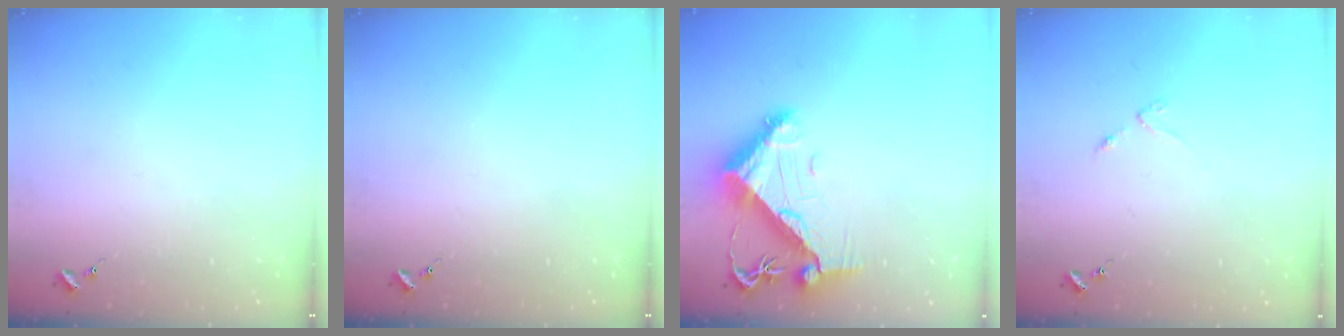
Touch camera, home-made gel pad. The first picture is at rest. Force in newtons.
{"total": 0.0}
{"total": 10.5, "press": 10.4, "slide": 1.3}
{"total": 2.5, "press": 2.4, "slide": 0.4}